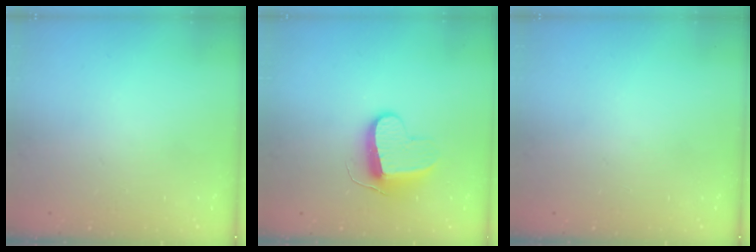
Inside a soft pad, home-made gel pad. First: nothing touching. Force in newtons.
{"total": 10.2, "press": 10.2, "slide": 0.3}
{"total": 0.0}